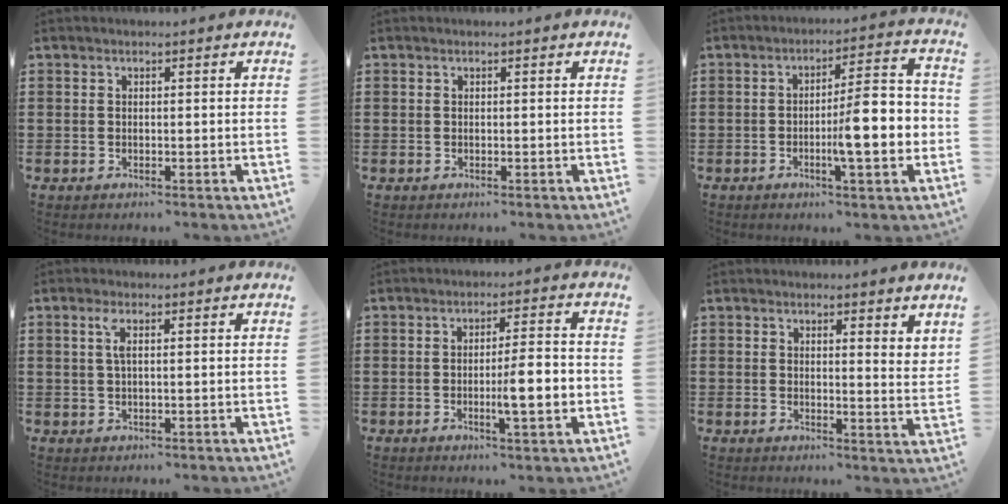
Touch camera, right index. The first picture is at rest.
{"total": 0.0}
{"total": 9.5, "force": [-2.0, 1.9, 9.1], "torque": [-0.125, -0.004, -0.038]}
{"total": 1.9, "force": [0.5, 0.4, 1.8], "torque": [-0.037, 0.003, 0.008]}
{"total": 6.5, "force": [-1.5, 0.9, 6.3], "torque": [-0.095, -0.003, -0.028]}
{"total": 2.1, "force": [2.0, 0.1, 0.5], "torque": [-0.009, -0.003, 0.037]}